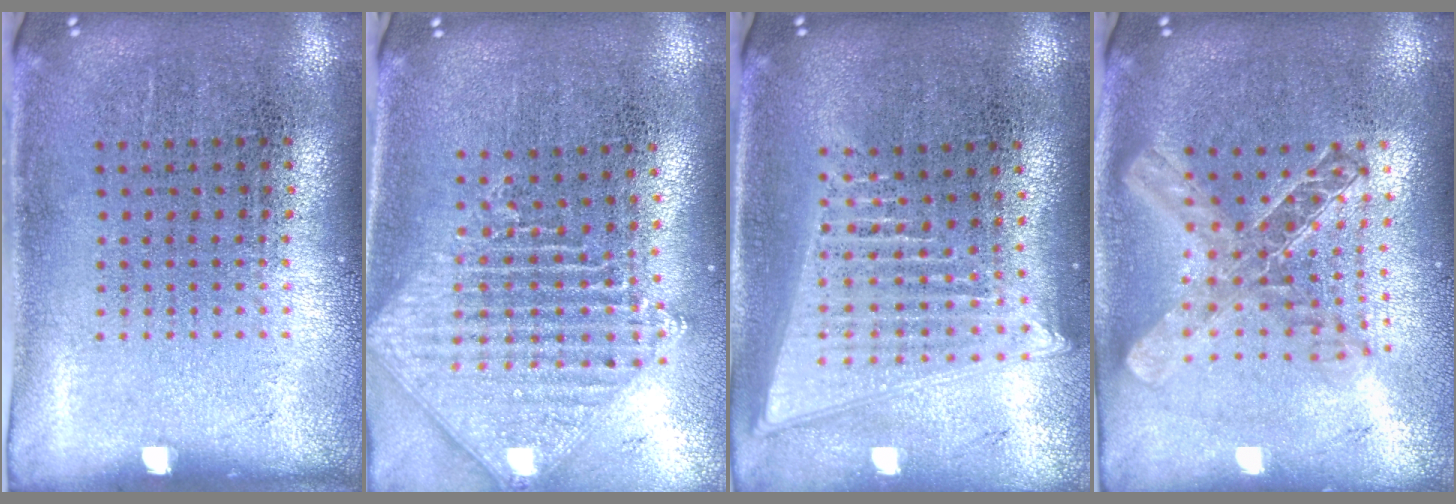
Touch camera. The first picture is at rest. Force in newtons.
{"total": 2.0, "press": 1.6, "slide": 1.2}
{"total": 2.1, "press": 1.8, "slide": 1.0}
{"total": 1.9, "press": 1.6, "slide": 1.0}